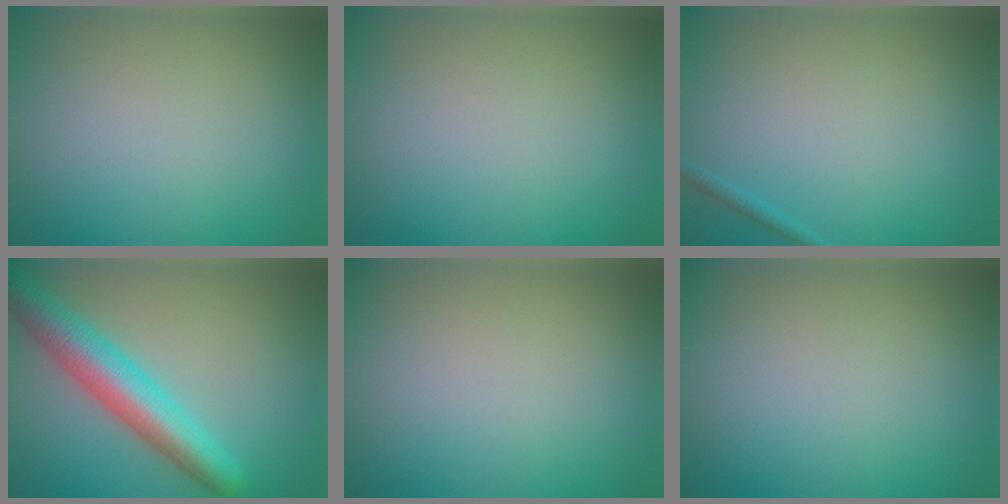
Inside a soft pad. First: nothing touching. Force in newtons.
{"total": 0.0}
{"total": 0.6, "press": 0.6, "slide": 0.1}
{"total": 6.2, "press": 6.2, "slide": 0.1}
{"total": 0.0}
{"total": 0.0}